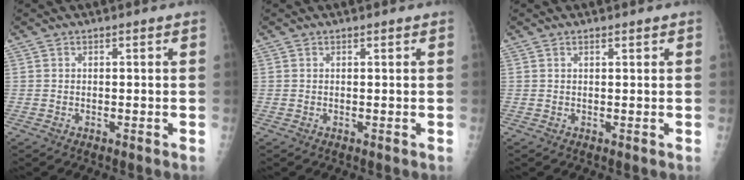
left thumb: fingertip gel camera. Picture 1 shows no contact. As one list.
[{"total": 0.0}, {"total": 0.6, "force": [0.4, 0.2, 0.5], "torque": [-0.003, 0.000, 0.006]}]